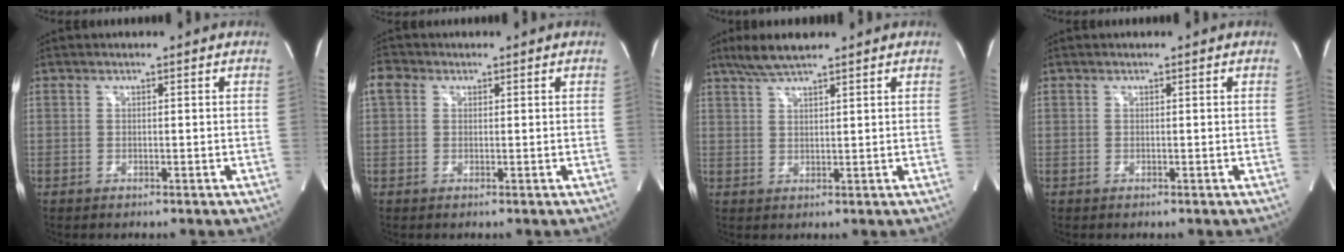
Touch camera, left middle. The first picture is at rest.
{"total": 2.6, "force": [1.0, 2.1, 1.2], "torque": [-0.031, 0.020, 0.019]}
{"total": 5.2, "force": [4.2, 0.3, 3.1], "torque": [-0.070, 0.013, 0.081]}
{"total": 0.0}